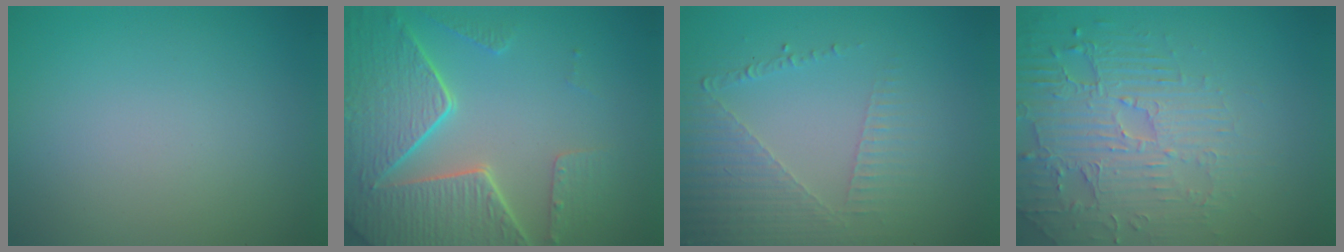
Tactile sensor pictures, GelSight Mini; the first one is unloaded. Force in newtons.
{"total": 8.4, "press": 6.0, "slide": 5.8}
{"total": 5.1, "press": 3.2, "slide": 4.0}
{"total": 4.4, "press": 4.1, "slide": 1.6}